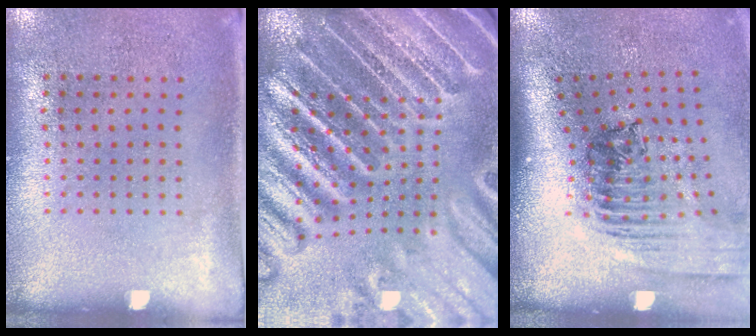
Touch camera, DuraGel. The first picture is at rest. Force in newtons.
{"total": 5.5, "press": 4.8, "slide": 2.7}
{"total": 2.5, "press": 1.8, "slide": 1.8}